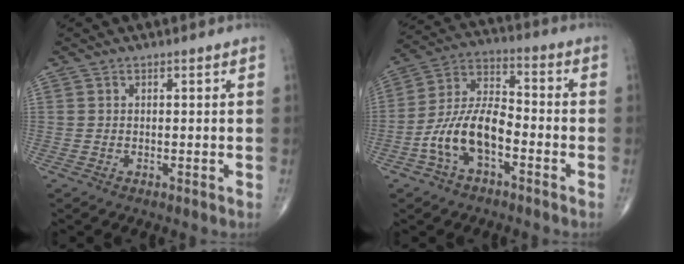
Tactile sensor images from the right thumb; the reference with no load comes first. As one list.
[{"total": 12.1, "force": [-4.4, 6.1, 9.5], "torque": [-0.182, 0.047, -0.088]}]